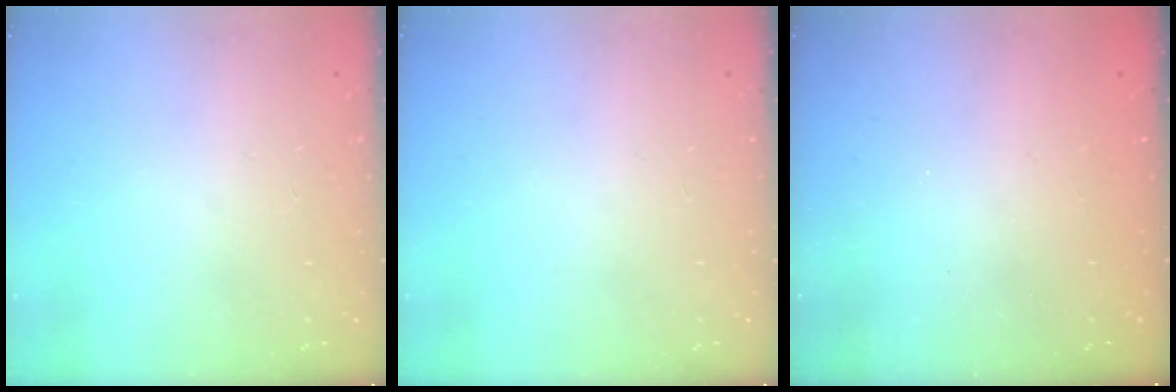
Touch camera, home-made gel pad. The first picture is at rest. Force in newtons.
{"total": 0.0}
{"total": 2.3, "press": 2.2, "slide": 0.8}